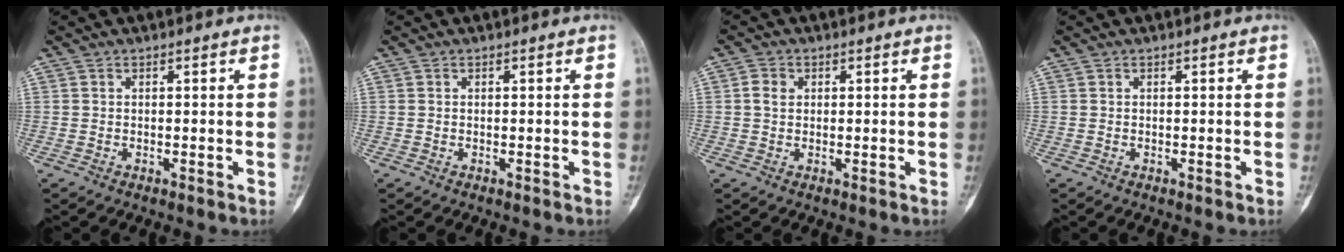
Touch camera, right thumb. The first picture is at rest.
{"total": 0.0}
{"total": 2.4, "force": [0.5, 1.9, 1.4], "torque": [-0.023, 0.003, 0.007]}
{"total": 0.0}